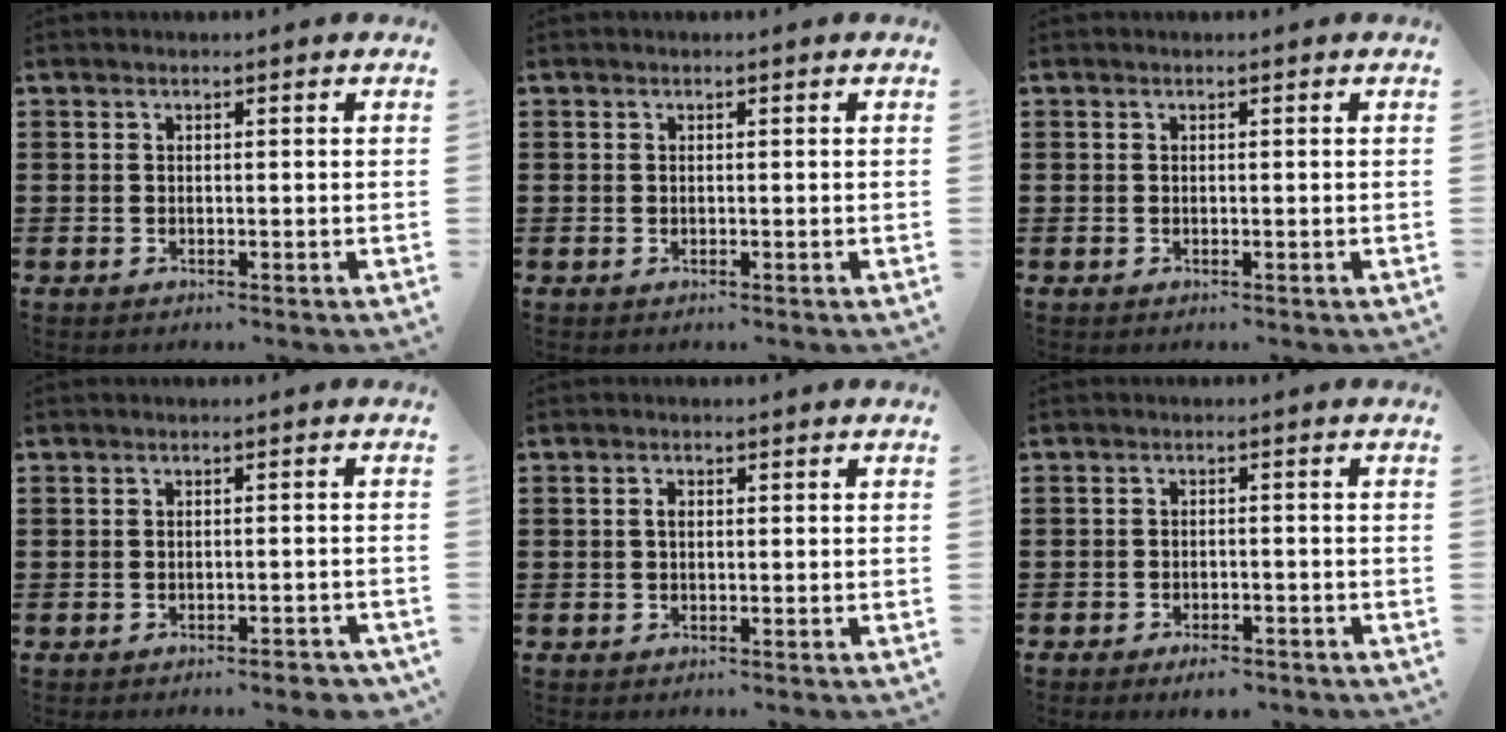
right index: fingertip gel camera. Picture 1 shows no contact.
{"total": 0.0}
{"total": 0.0}
{"total": 1.9, "force": [-1.6, 0.2, 1.0], "torque": [-0.019, 0.000, -0.030]}
{"total": 1.2, "force": [0.1, 0.6, 1.0], "torque": [-0.021, 0.003, 0.001]}
{"total": 2.1, "force": [-2.0, 0.3, 0.6], "torque": [-0.016, -0.001, -0.038]}